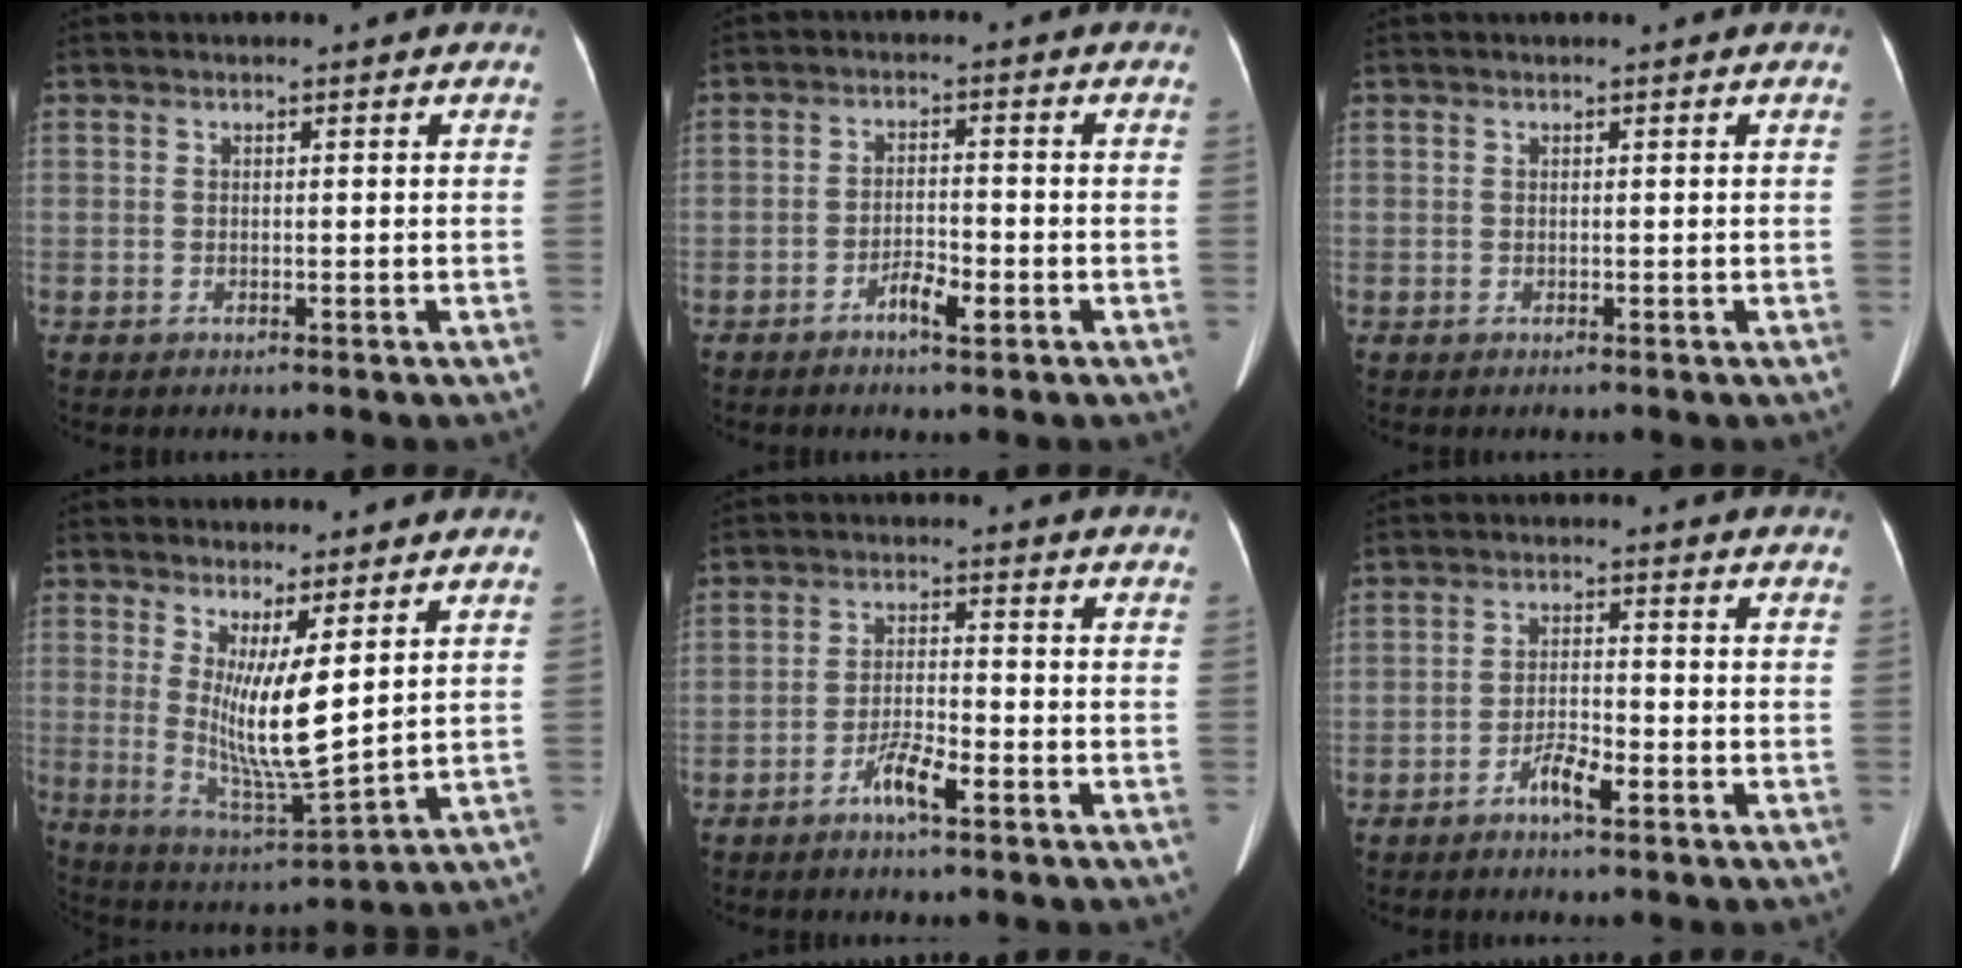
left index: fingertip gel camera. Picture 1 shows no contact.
{"total": 3.5, "force": [-2.1, 0.9, 2.7], "torque": [-0.048, 0.004, -0.036]}
{"total": 0.0}
{"total": 9.5, "force": [2.5, 0.7, 9.1], "torque": [-0.180, -0.037, 0.054]}
{"total": 4.4, "force": [-2.8, 0.5, 3.4], "torque": [-0.067, 0.002, -0.053]}
{"total": 3.7, "force": [-2.4, 0.6, 2.8], "torque": [-0.052, 0.004, -0.044]}